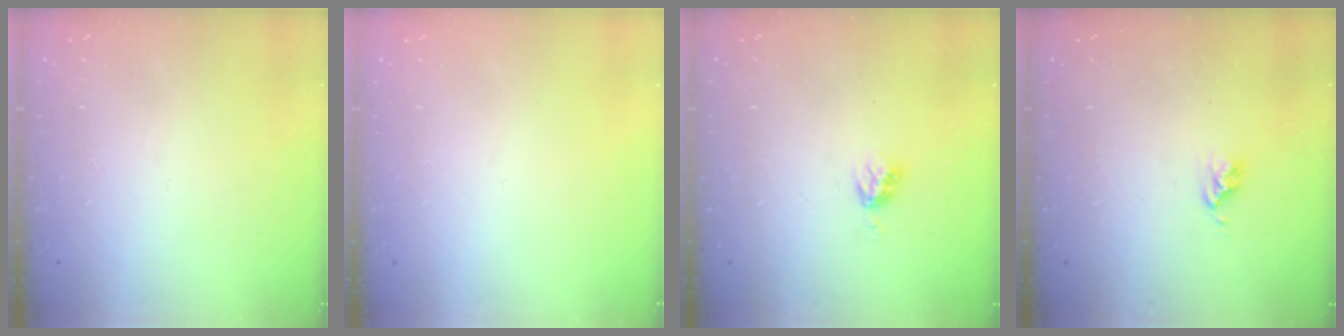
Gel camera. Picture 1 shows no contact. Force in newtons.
{"total": 0.0}
{"total": 3.4, "press": 3.4, "slide": 0.4}
{"total": 2.7, "press": 2.6, "slide": 0.4}